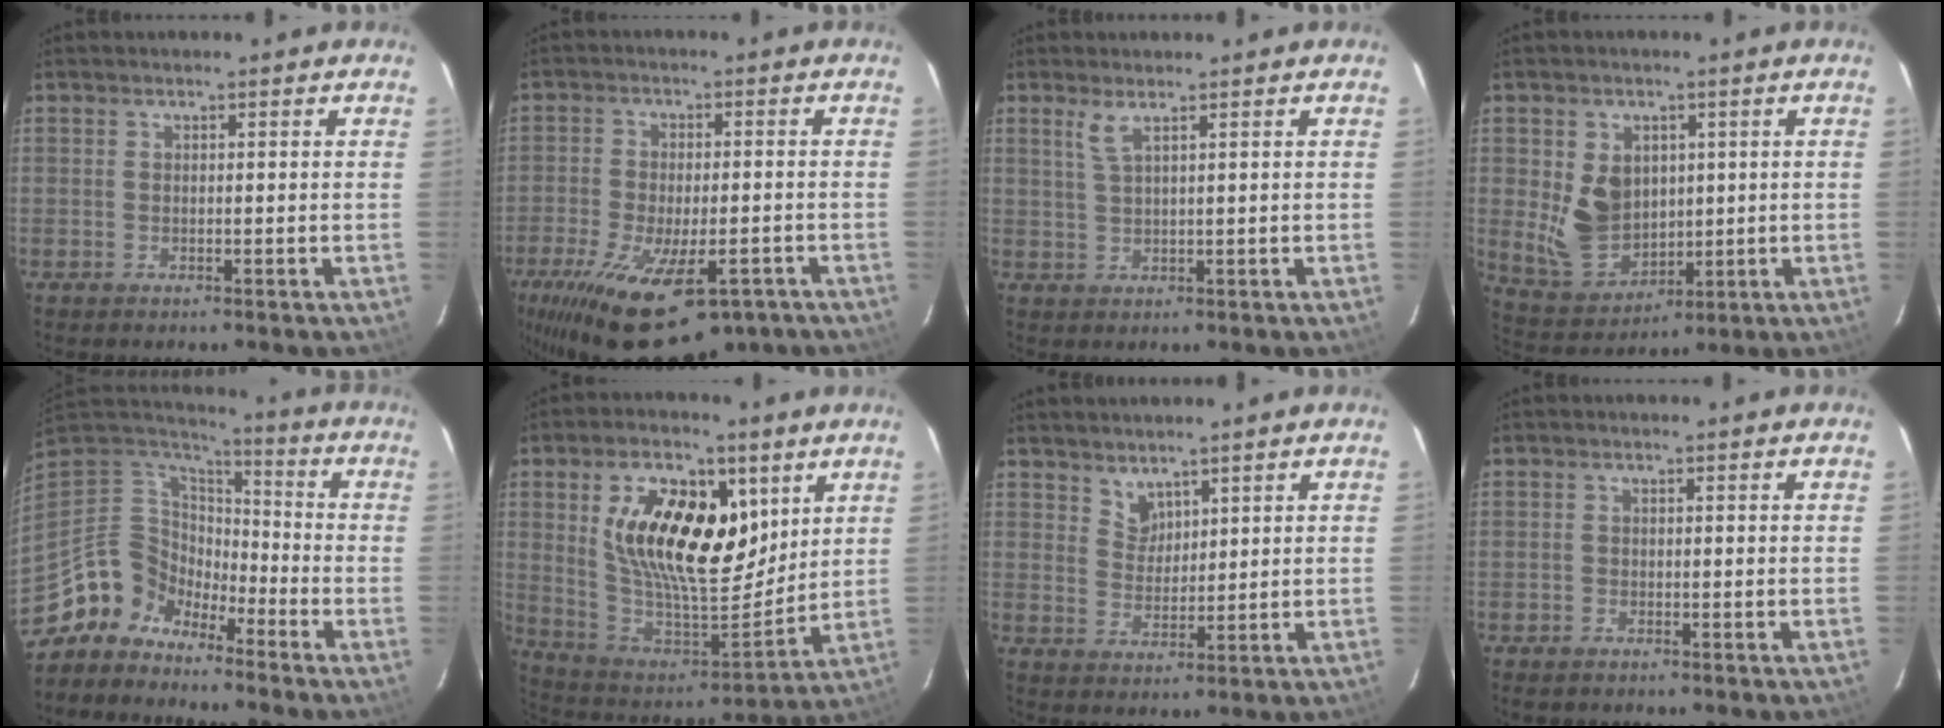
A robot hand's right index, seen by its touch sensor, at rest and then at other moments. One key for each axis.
{"total": 20.7, "fx": -12.9, "fy": 8.5, "fz": 13.7, "tx": -0.273, "ty": -0.049, "tz": -0.195}
{"total": 2.3, "fx": 1.4, "fy": 0.0, "fz": 1.8, "tx": -0.040, "ty": 0.000, "tz": 0.032}
{"total": 10.5, "fx": 1.2, "fy": 8.3, "fz": 6.4, "tx": -0.135, "ty": -0.003, "tz": 0.048}
{"total": 10.1, "fx": -8.3, "fy": 5.8, "fz": 0.2, "tx": -0.025, "ty": 0.043, "tz": -0.176}
{"total": 21.0, "fx": 7.3, "fy": 10.9, "fz": 16.4, "tx": -0.311, "ty": 0.011, "tz": 0.138}
{"total": 3.4, "fx": 2.9, "fy": 1.7, "fz": 0.5, "tx": -0.003, "ty": 0.004, "tz": 0.056}
{"total": 1.1, "fx": -0.9, "fy": 0.7, "fz": 0.1, "tx": -0.006, "ty": 0.001, "tz": -0.017}